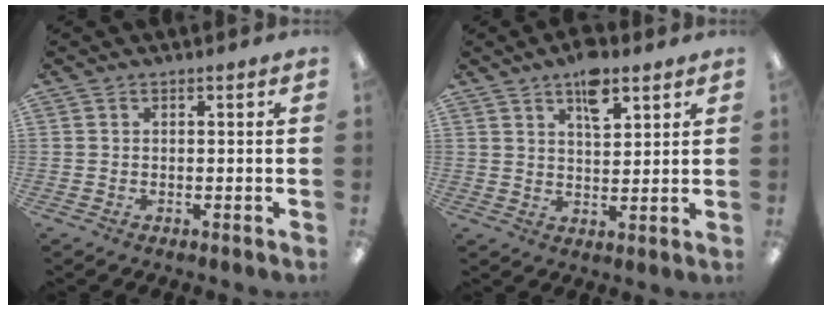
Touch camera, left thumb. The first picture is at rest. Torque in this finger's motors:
{"motor_torque": [0.99, 0.80, 0.64, -0.59, 0.05]}